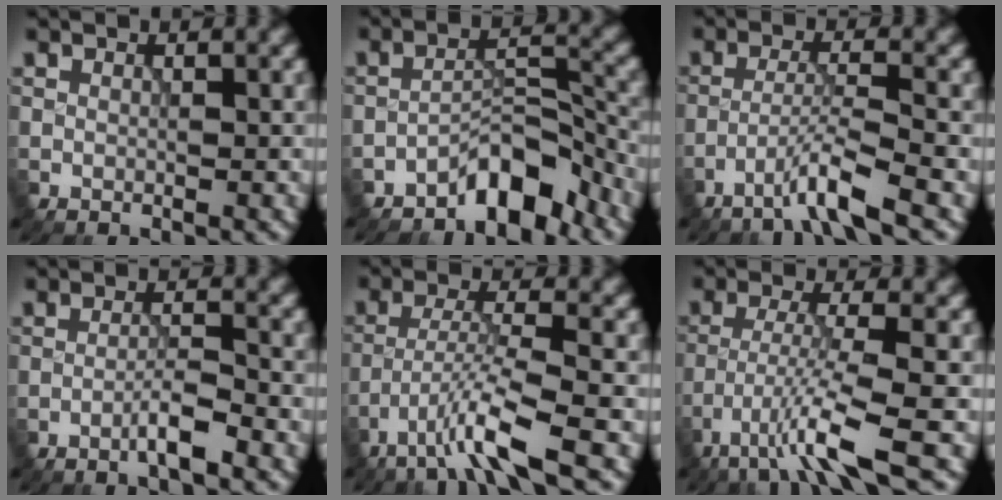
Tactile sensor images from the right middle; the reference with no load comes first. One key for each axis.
{"total": 4.7, "fx": -3.7, "fy": 1.3, "fz": 2.5, "tx": -0.028, "ty": 0.018, "tz": -0.067}
{"total": 3.8, "fx": -2.5, "fy": -0.2, "fz": 2.8, "tx": -0.046, "ty": 0.012, "tz": -0.061}
{"total": 2.4, "fx": -1.4, "fy": 0.1, "fz": 1.9, "tx": -0.032, "ty": 0.009, "tz": -0.030}
{"total": 5.0, "fx": -3.1, "fy": 0.2, "fz": 4.0, "tx": -0.073, "ty": 0.005, "tz": -0.070}
{"total": 5.2, "fx": -3.0, "fy": 0.1, "fz": 4.3, "tx": -0.082, "ty": -0.001, "tz": -0.066}